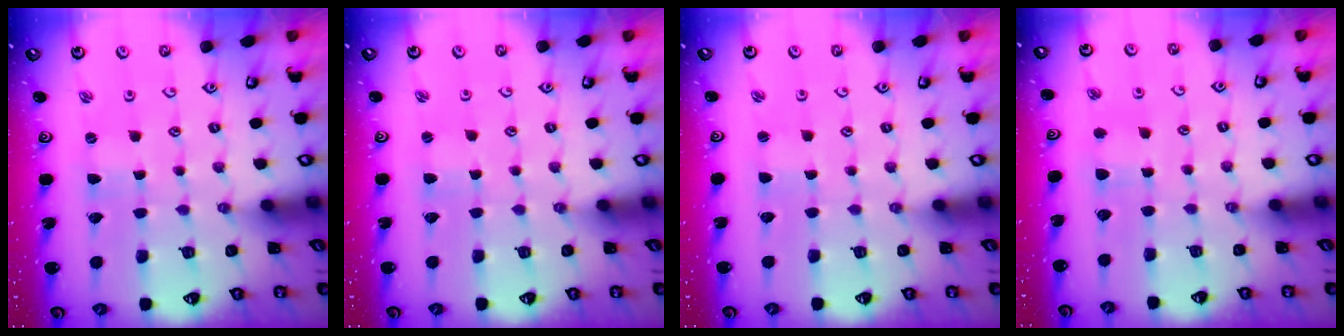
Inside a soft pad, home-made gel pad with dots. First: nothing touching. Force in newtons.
{"total": 2.4, "press": 2.4, "slide": 0.5}
{"total": 0.5, "press": 0.5, "slide": 0.1}
{"total": 3.3, "press": 3.3, "slide": 0.6}